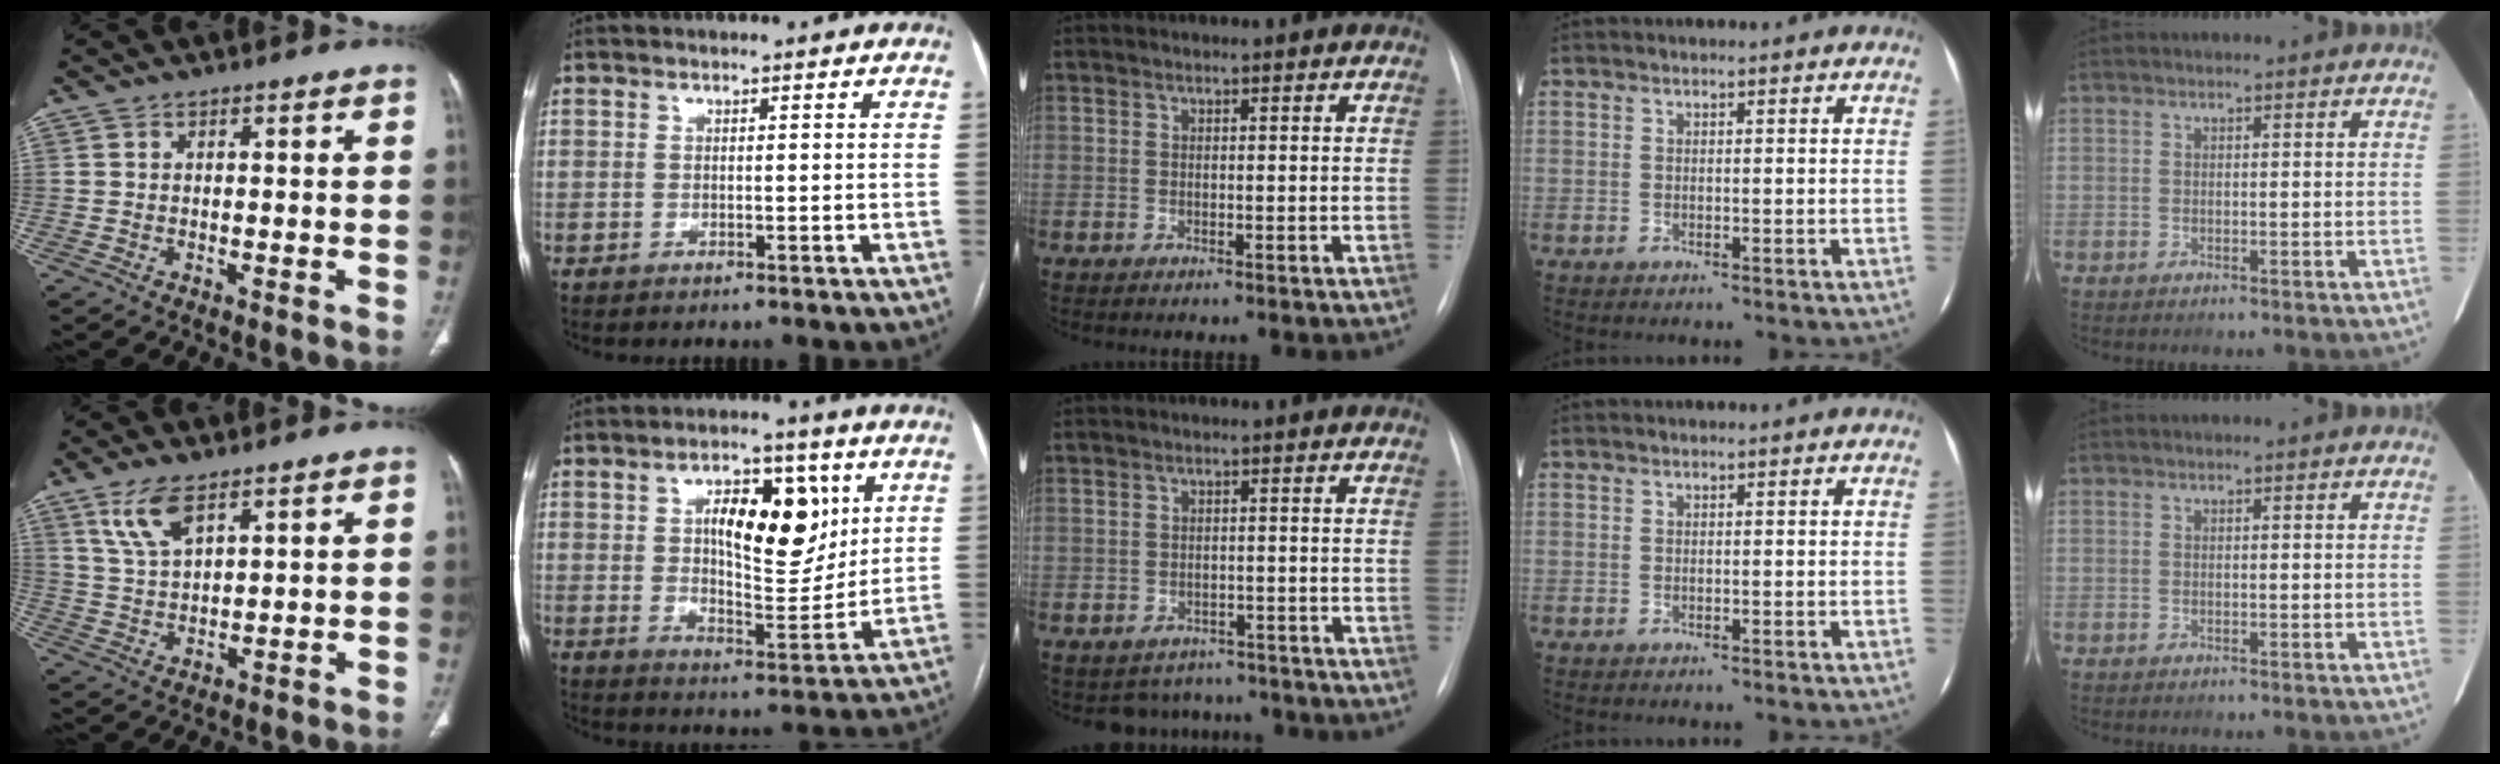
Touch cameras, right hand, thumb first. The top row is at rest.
{"thumb": {"total": 7.2, "force": [4.4, 2.8, 4.9], "torque": [-0.097, -0.017, 0.095]}, "index": {"total": 13.4, "force": [4.4, 5.5, 11.4], "torque": [-0.175, 0.009, 0.076]}, "middle": {"total": 4.8, "force": [-4.2, 2.3, -0.5], "torque": [0.012, 0.019, -0.053]}}